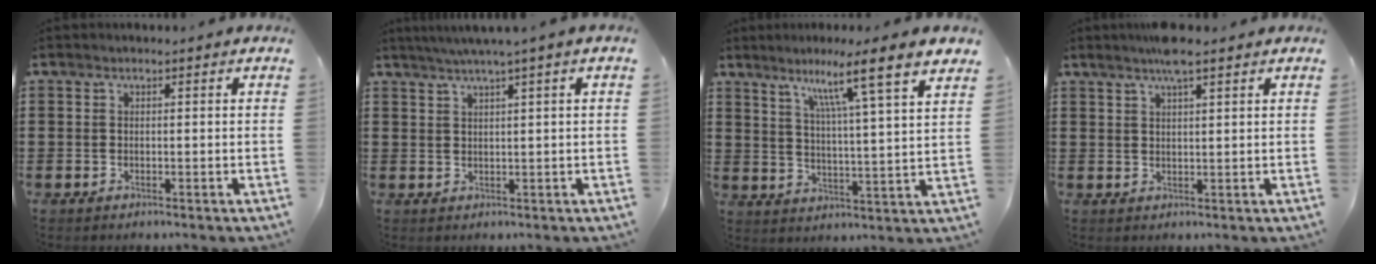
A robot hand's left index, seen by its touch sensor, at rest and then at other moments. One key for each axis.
{"total": 2.2, "fx": 1.4, "fy": -0.5, "fz": 1.6, "tx": -0.032, "ty": 0.000, "tz": 0.025}
{"total": 9.0, "fx": 6.5, "fy": -0.8, "fz": 6.2, "tx": -0.118, "ty": -0.041, "tz": 0.096}
{"total": 4.1, "fx": 3.0, "fy": 0.4, "fz": 2.8, "tx": -0.061, "ty": 0.005, "tz": 0.053}